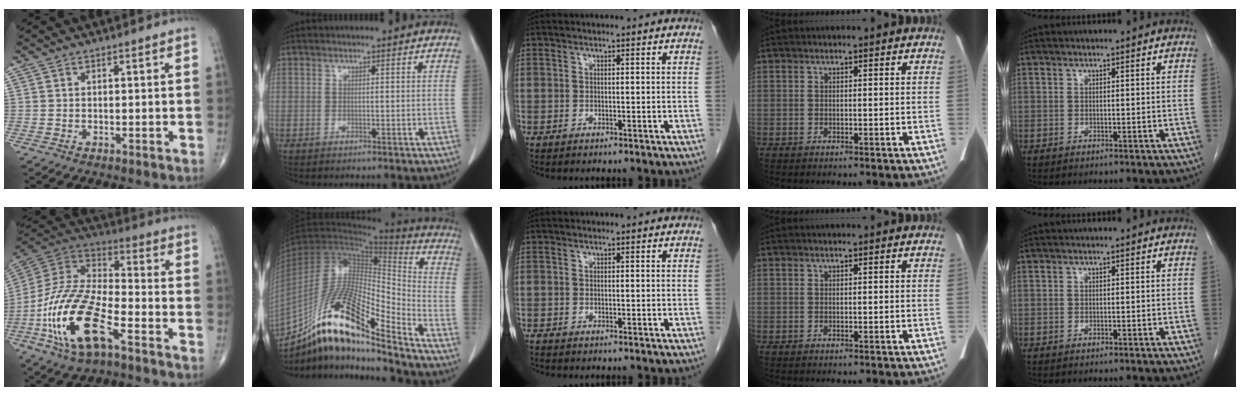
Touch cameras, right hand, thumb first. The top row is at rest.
{"thumb": {"total": 20.7, "force": [-9.0, 8.7, 16.5], "torque": [-0.344, 0.042, -0.167]}, "index": {"total": 21.6, "force": [-15.1, 2.9, 15.1], "torque": [-0.291, -0.011, -0.274]}, "middle": {"total": 0.6, "force": [-0.6, 0.0, 0.1], "torque": [-0.008, -0.002, -0.014]}}